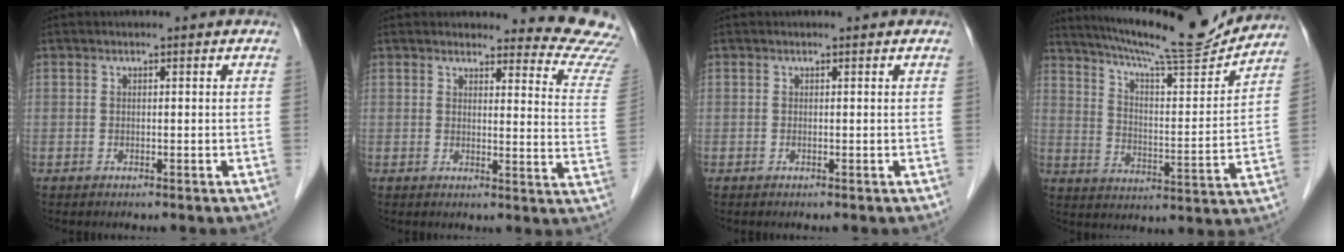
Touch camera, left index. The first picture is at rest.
{"total": 13.1, "force": [13.0, 1.1, 0.8], "torque": [0.030, -0.118, 0.102]}
{"total": 0.0}
{"total": 18.1, "force": [16.9, 0.7, 6.6], "torque": [-0.116, -0.026, 0.248]}